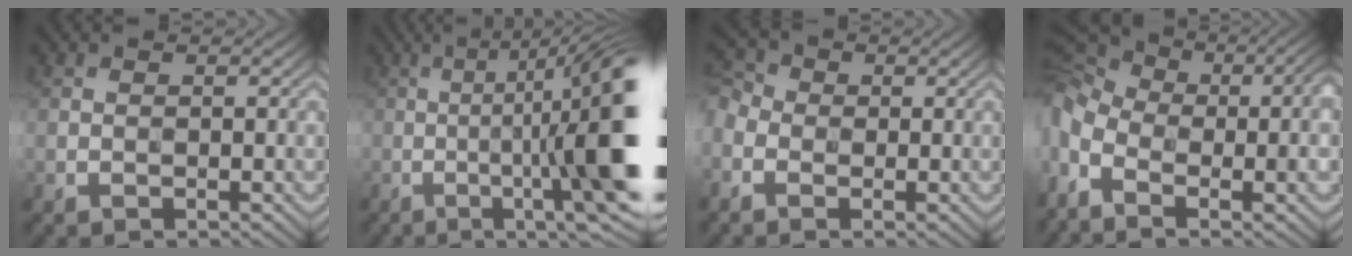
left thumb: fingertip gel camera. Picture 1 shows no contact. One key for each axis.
{"total": 15.7, "fx": -1.6, "fy": 3.0, "fz": 15.4, "tx": -0.197, "ty": 0.010, "tz": -0.014}
{"total": 4.4, "fx": -1.3, "fy": 3.5, "fz": 2.4, "tx": -0.075, "ty": 0.000, "tz": -0.034}
{"total": 14.5, "fx": -4.4, "fy": 8.0, "fz": 11.2, "tx": -0.255, "ty": -0.020, "tz": -0.061}